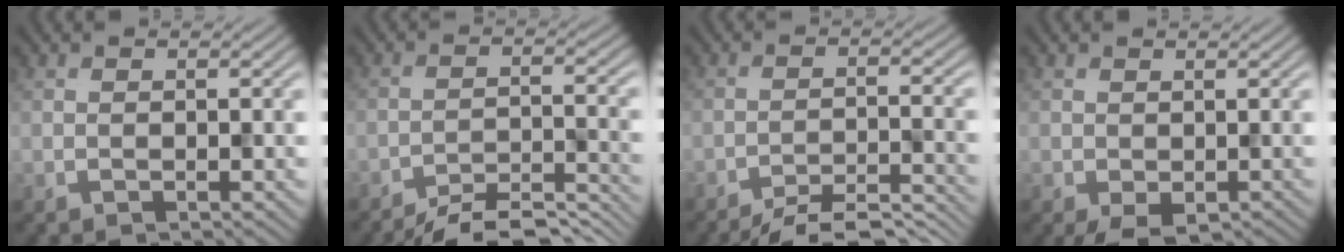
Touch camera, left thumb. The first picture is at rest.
{"total": 8.0, "force": [-7.1, 1.5, 3.5], "torque": [-0.065, 0.000, -0.104]}
{"total": 7.3, "force": [-6.4, 1.3, 3.4], "torque": [-0.064, 0.000, -0.094]}
{"total": 3.1, "force": [-1.6, 1.8, 2.0], "torque": [-0.043, -0.011, -0.027]}